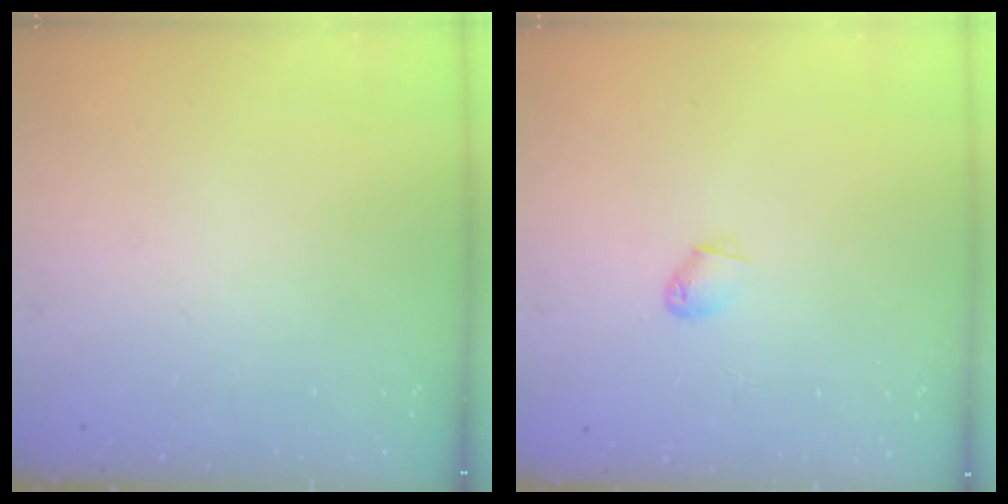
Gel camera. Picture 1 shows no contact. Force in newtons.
{"total": 2.3, "press": 2.3, "slide": 0.5}